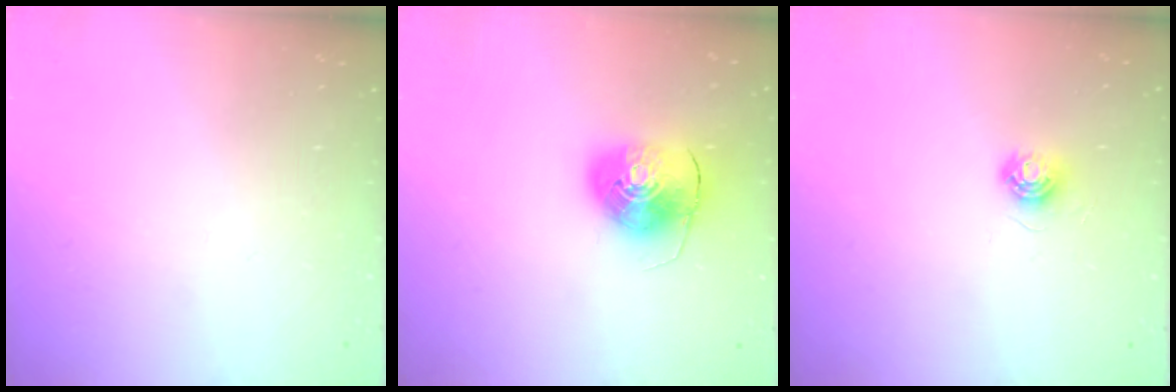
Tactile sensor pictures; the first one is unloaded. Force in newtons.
{"total": 9.2, "press": 9.0, "slide": 1.5}
{"total": 5.6, "press": 5.6, "slide": 0.3}